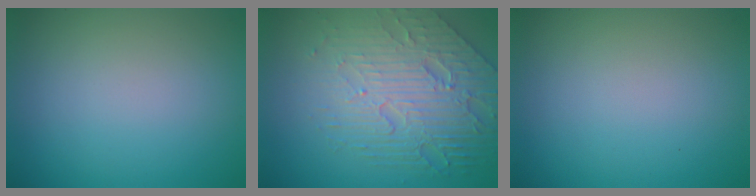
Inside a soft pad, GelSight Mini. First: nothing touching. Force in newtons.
{"total": 7.9, "press": 5.4, "slide": 5.8}
{"total": 0.0}